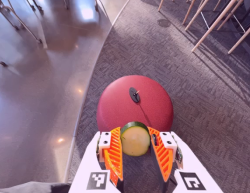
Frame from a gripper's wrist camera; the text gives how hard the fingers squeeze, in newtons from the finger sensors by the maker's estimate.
{"total": 11.2, "left": 11.2, "right": 11.3}